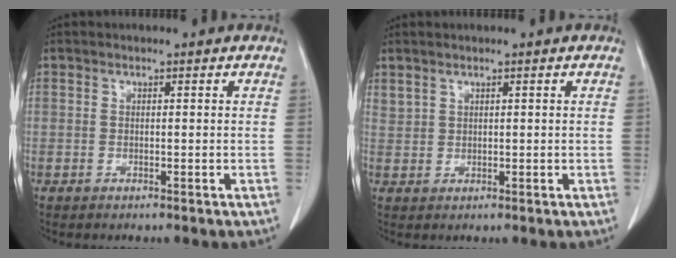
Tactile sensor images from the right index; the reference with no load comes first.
{"total": 1.4, "force": [1.2, 0.6, 0.3], "torque": [-0.003, 0.006, 0.027]}